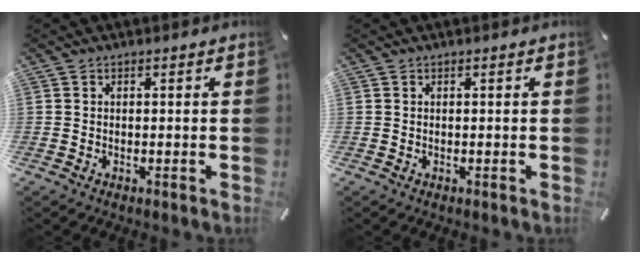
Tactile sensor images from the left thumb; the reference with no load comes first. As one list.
[{"total": 0.0}]